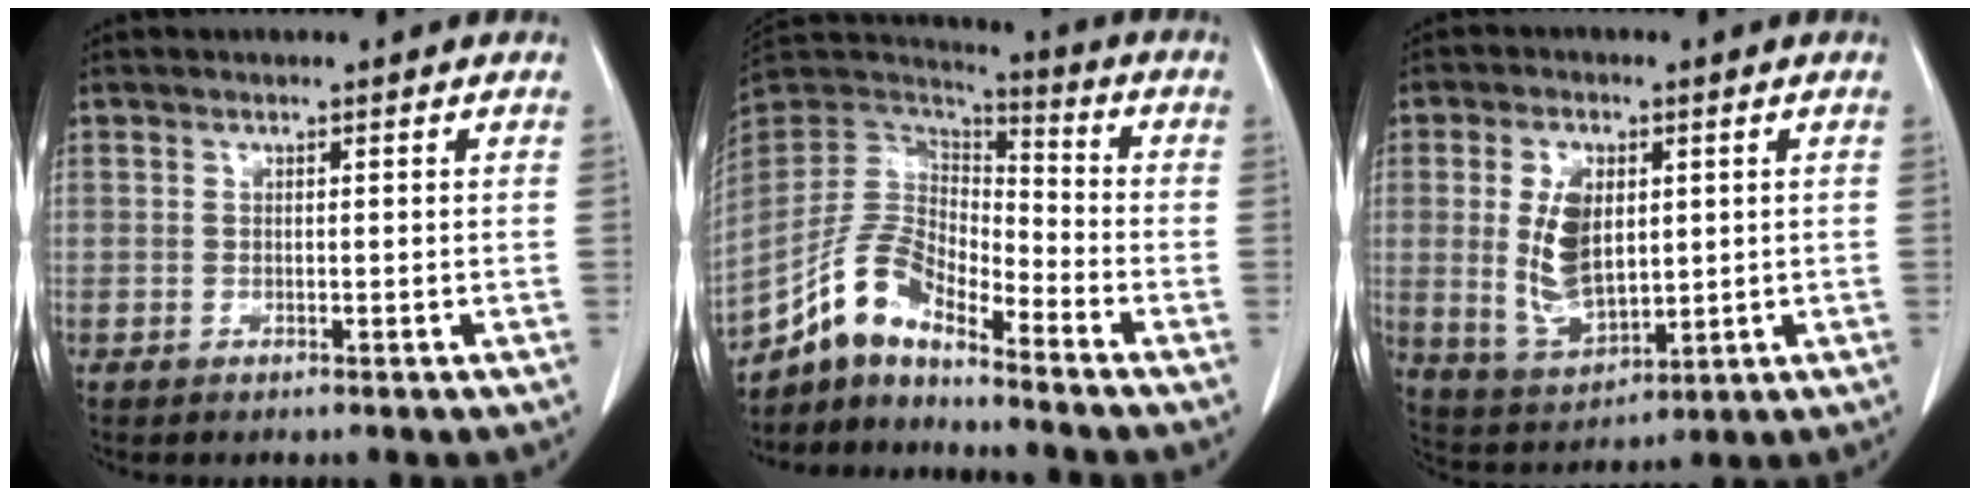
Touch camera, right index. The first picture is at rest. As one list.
[{"total": 11.6, "force": [-9.5, 3.4, 5.7], "torque": [-0.121, 0.032, -0.183]}, {"total": 10.5, "force": [1.1, 5.6, 8.8], "torque": [-0.184, 0.004, 0.037]}]